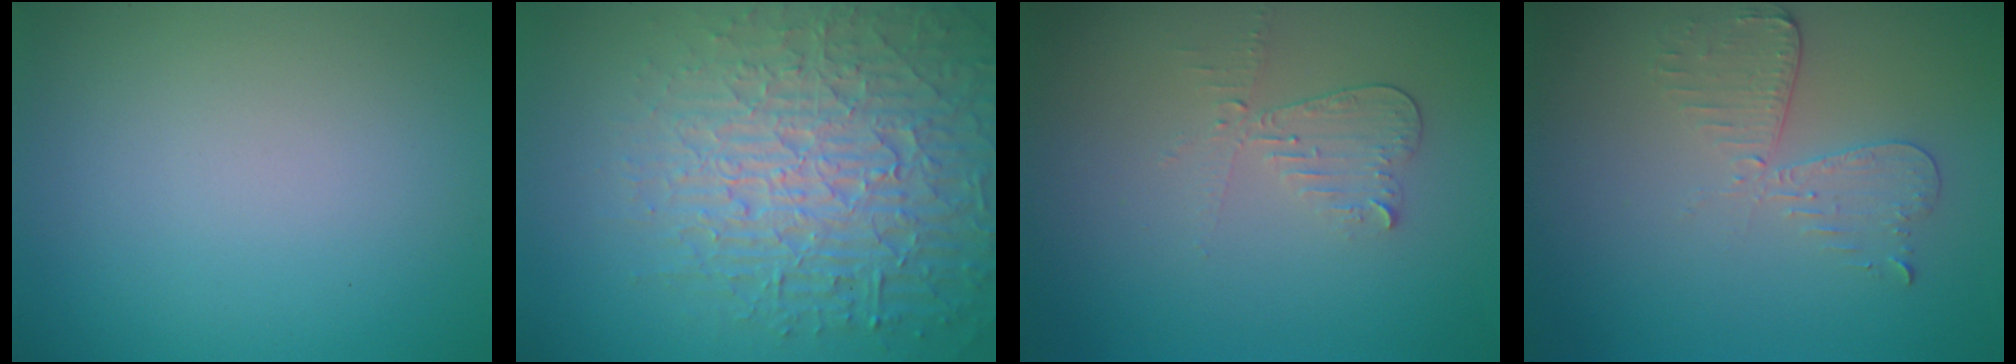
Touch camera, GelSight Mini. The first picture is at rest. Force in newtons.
{"total": 7.2, "press": 7.0, "slide": 1.8}
{"total": 2.1, "press": 2.0, "slide": 0.5}
{"total": 2.9, "press": 2.5, "slide": 1.5}